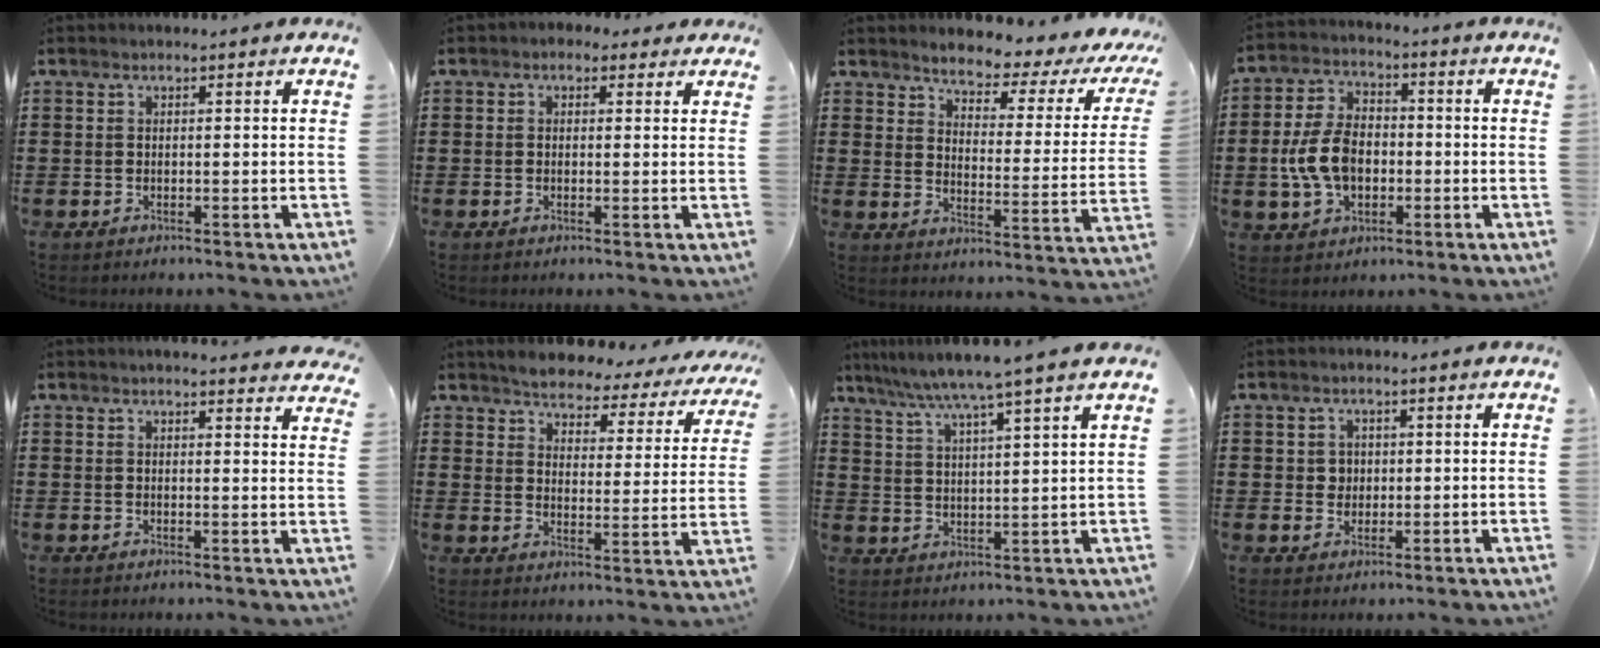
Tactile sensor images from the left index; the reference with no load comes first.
{"total": 1.4, "force": [0.5, 1.3, 0.5], "torque": [-0.014, 0.007, 0.008]}
{"total": 2.9, "force": [2.7, 0.5, 0.9], "torque": [-0.031, -0.031, 0.033]}
{"total": 9.0, "force": [-1.5, 6.0, 6.5], "torque": [-0.160, 0.007, -0.034]}
{"total": 2.4, "force": [2.3, -0.2, 0.4], "torque": [-0.006, -0.012, 0.043]}
{"total": 3.3, "force": [3.2, 0.5, 0.4], "torque": [-0.032, -0.028, 0.048]}
{"total": 6.0, "force": [4.9, -1.4, 3.2], "torque": [-0.080, -0.028, 0.080]}
{"total": 2.3, "force": [0.5, 2.2, 0.6], "torque": [-0.022, 0.011, 0.006]}